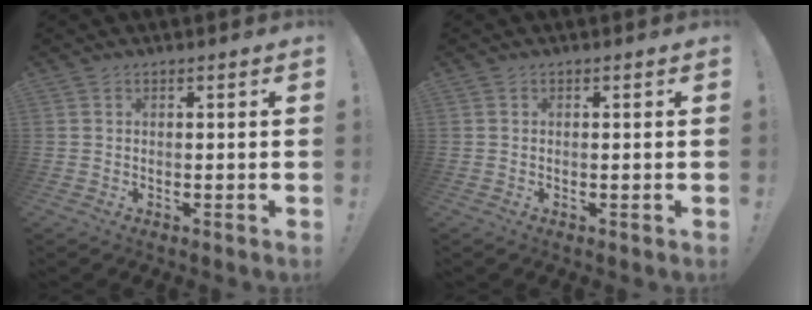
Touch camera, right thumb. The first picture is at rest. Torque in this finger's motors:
{"motor_torque": [-0.11, -0.23, 0.02, 0.04, 0.00]}